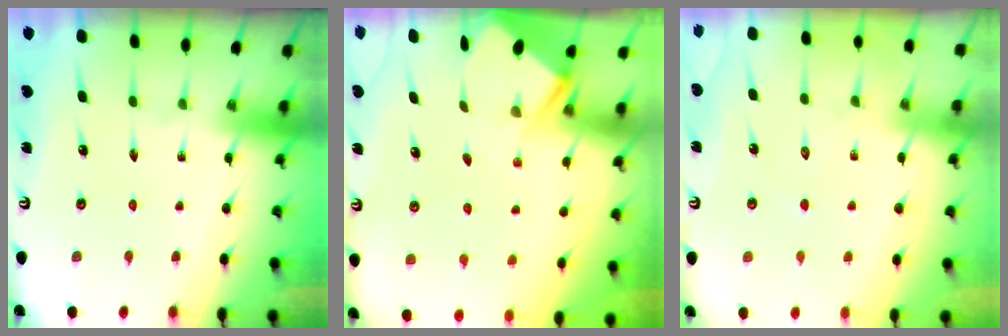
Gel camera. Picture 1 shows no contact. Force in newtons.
{"total": 2.8, "press": 2.8, "slide": 0.4}
{"total": 7.4, "press": 7.4, "slide": 0.9}